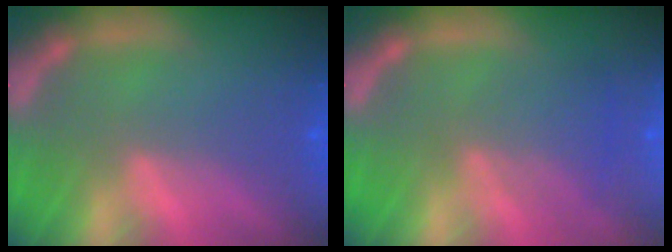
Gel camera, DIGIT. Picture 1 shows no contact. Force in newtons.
{"total": 3.5}